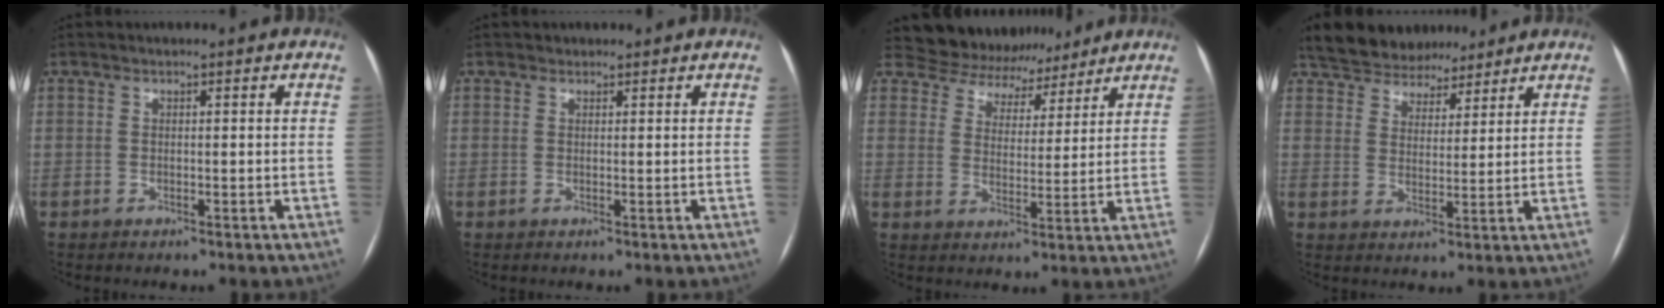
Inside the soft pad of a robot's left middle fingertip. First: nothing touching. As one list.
[{"total": 0.7, "force": [0.5, 0.4, 0.0], "torque": [0.002, -0.001, 0.006]}, {"total": 12.7, "force": [11.3, 5.6, 1.4], "torque": [-0.020, 0.017, 0.165]}, {"total": 11.2, "force": [9.7, 4.6, 3.0], "torque": [-0.047, 0.026, 0.154]}]